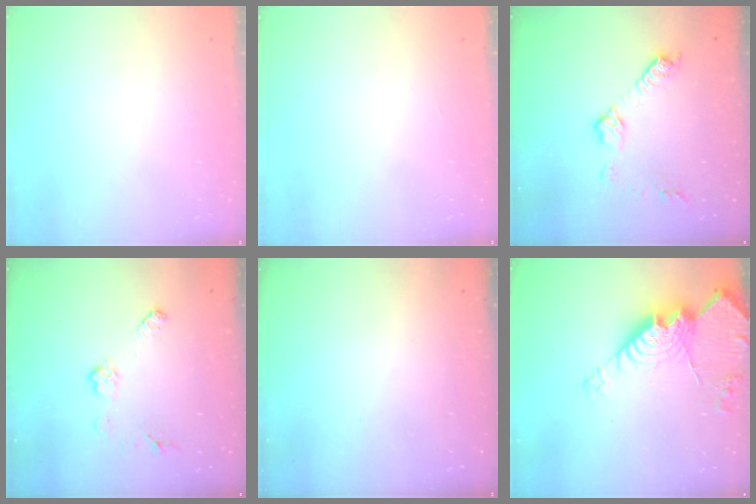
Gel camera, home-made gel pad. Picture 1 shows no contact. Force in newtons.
{"total": 0.0}
{"total": 10.5, "press": 10.5, "slide": 0.5}
{"total": 7.6, "press": 7.6, "slide": 0.5}
{"total": 0.0}
{"total": 20.2, "press": 20.1, "slide": 2.1}